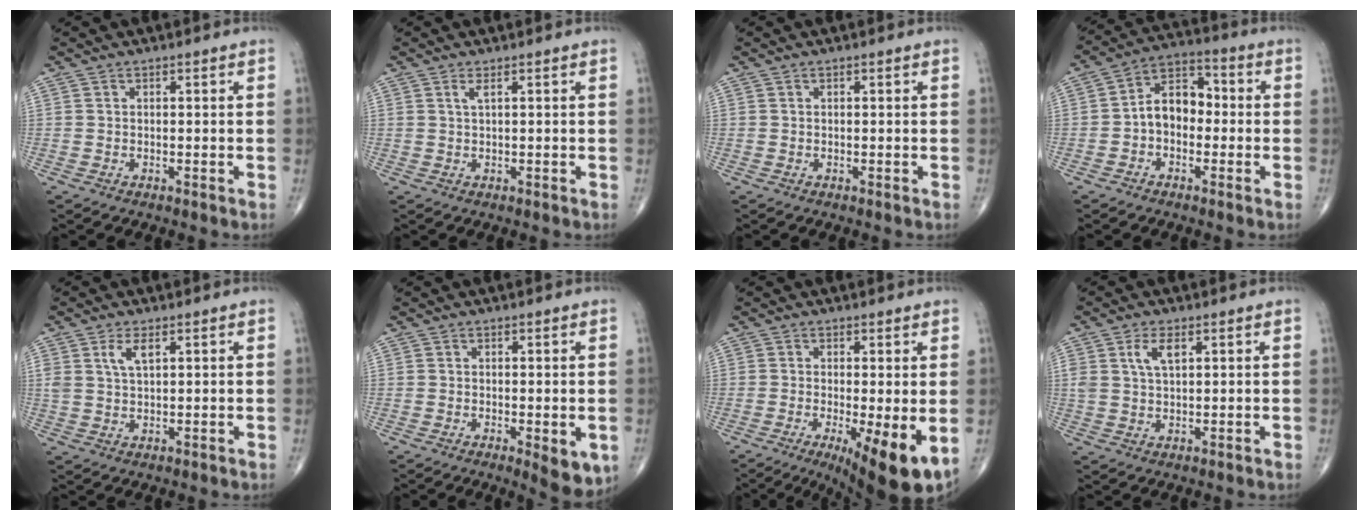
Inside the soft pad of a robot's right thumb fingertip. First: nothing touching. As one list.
[{"total": 1.2, "force": [0.6, 0.1, 1.0], "torque": [-0.029, -0.001, 0.014]}, {"total": 0.0}, {"total": 8.9, "force": [-1.1, 6.2, 6.3], "torque": [-0.080, 0.035, -0.035]}, {"total": 3.8, "force": [1.7, 1.7, 3.0], "torque": [-0.059, -0.003, 0.038]}, {"total": 6.1, "force": [-1.8, 2.2, 5.4], "torque": [-0.066, -0.014, -0.022]}, {"total": 11.6, "force": [-3.4, 3.0, 10.6], "torque": [-0.157, -0.022, -0.045]}, {"total": 4.4, "force": [1.8, 2.1, 3.5], "torque": [-0.067, -0.001, 0.038]}]